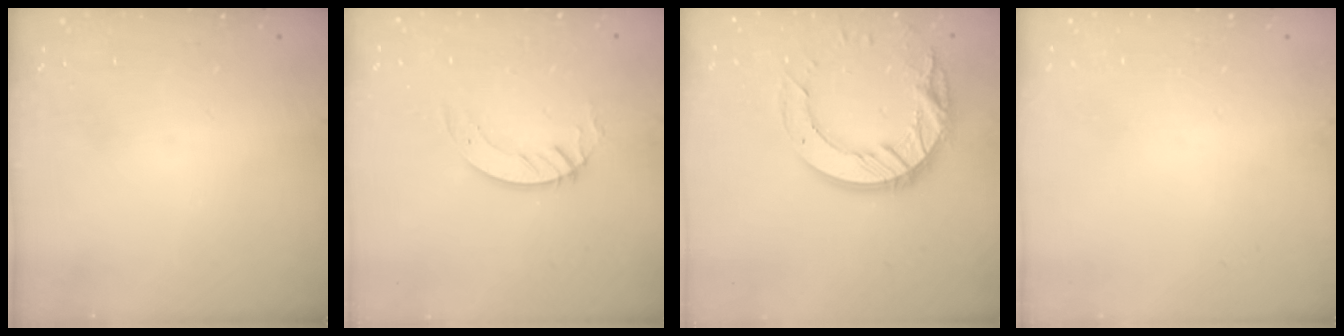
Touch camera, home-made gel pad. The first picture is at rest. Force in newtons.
{"total": 2.8, "press": 2.8, "slide": 0.2}
{"total": 15.9, "press": 15.8, "slide": 1.5}
{"total": 0.0}